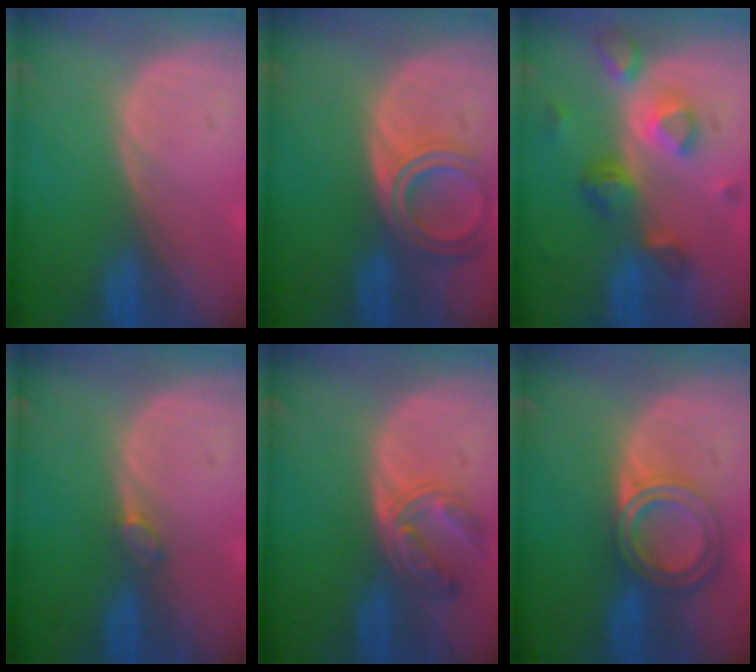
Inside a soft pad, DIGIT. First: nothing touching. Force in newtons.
{"total": 6.7, "press": 6.1, "slide": 2.8}
{"total": 7.9, "press": 7.0, "slide": 3.7}
{"total": 1.4, "press": 1.4, "slide": 0.2}
{"total": 5.5, "press": 5.4, "slide": 1.0}
{"total": 6.8, "press": 6.0, "slide": 3.2}